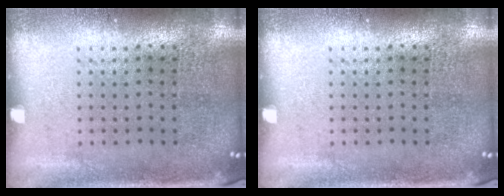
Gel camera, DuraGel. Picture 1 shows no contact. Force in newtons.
{"total": 0.0}